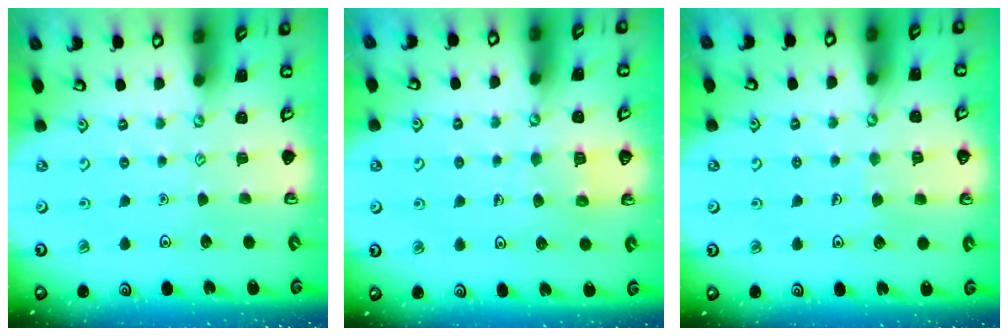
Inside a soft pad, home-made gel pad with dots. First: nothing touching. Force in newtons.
{"total": 5.1, "press": 5.1, "slide": 0.5}
{"total": 3.7, "press": 3.7, "slide": 0.2}